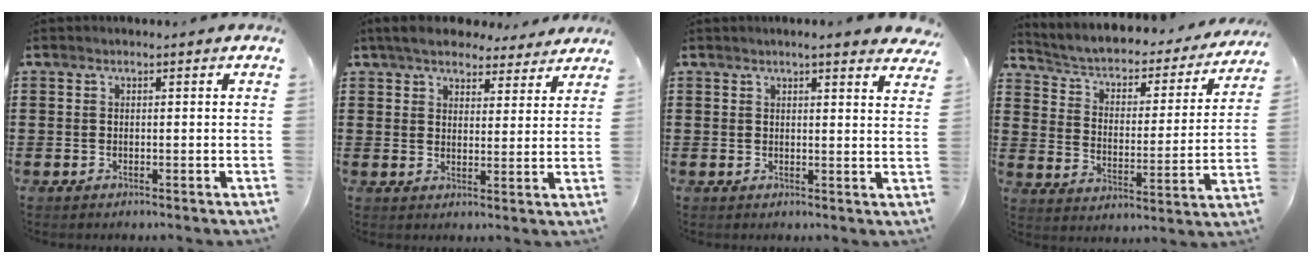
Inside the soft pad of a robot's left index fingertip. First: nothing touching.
{"total": 5.5, "force": [5.1, 1.3, 1.6], "torque": [-0.049, -0.012, 0.094]}
{"total": 2.8, "force": [2.5, -0.4, 1.2], "torque": [-0.029, -0.005, 0.045]}
{"total": 2.8, "force": [1.7, 1.7, 1.3], "torque": [-0.041, -0.019, 0.018]}